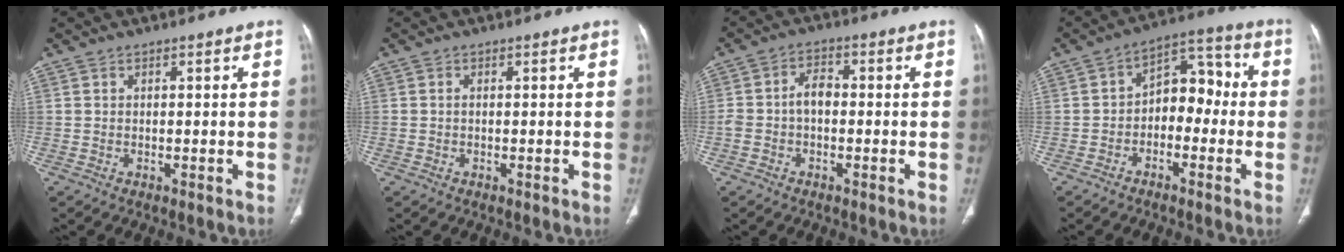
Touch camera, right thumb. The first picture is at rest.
{"total": 0.6, "force": [-0.1, 0.4, 0.4], "torque": [-0.008, 0.001, -0.002]}
{"total": 4.7, "force": [-0.8, 3.0, 3.6], "torque": [-0.065, 0.022, -0.019]}
{"total": 9.0, "force": [-1.5, 6.2, 6.4], "torque": [-0.055, 0.047, -0.041]}